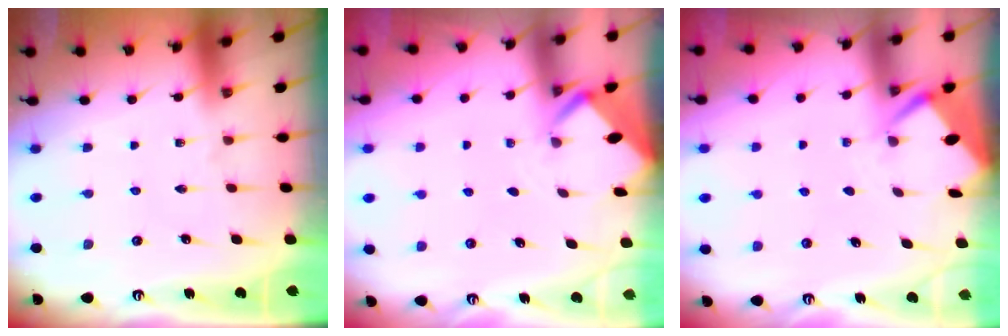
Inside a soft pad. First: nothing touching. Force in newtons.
{"total": 2.1, "press": 2.1, "slide": 0.2}
{"total": 2.9, "press": 2.8, "slide": 0.3}